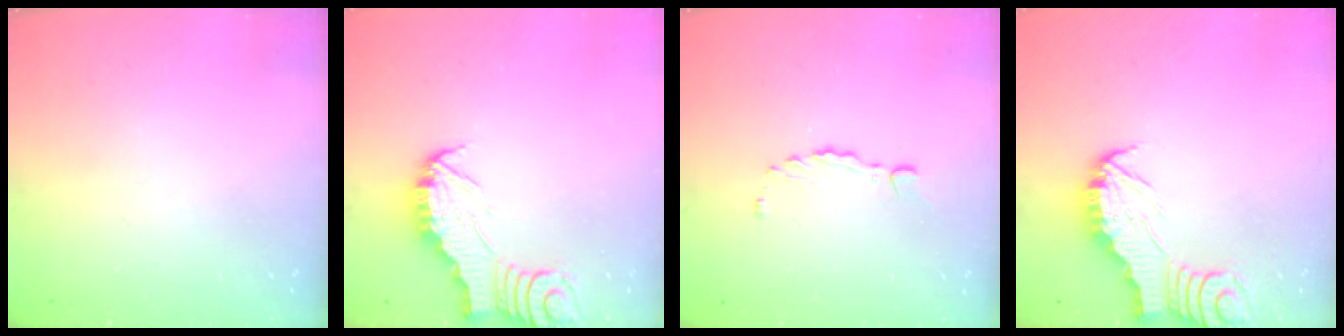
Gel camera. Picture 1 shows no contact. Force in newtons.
{"total": 3.0, "press": 3.0, "slide": 0.3}
{"total": 1.5, "press": 1.4, "slide": 0.4}
{"total": 2.7, "press": 2.7, "slide": 0.2}